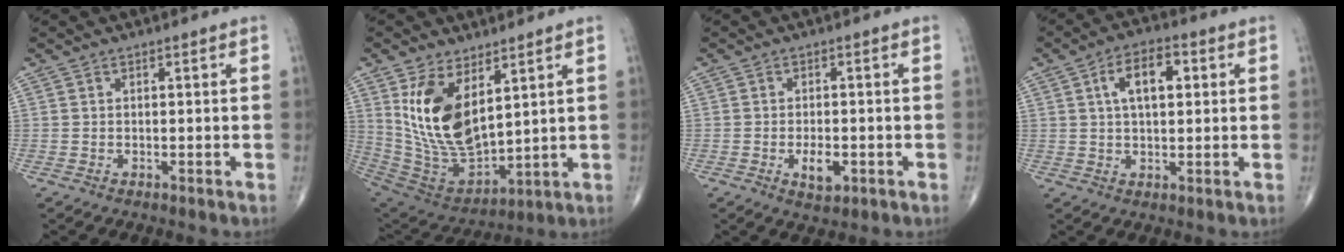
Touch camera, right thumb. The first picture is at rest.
{"total": 17.3, "force": [6.1, 8.9, 13.4], "torque": [-0.236, -0.032, 0.141]}
{"total": 4.1, "force": [-1.4, 2.0, 3.2], "torque": [-0.045, -0.001, -0.018]}
{"total": 8.3, "force": [2.2, 4.2, 6.8], "torque": [-0.104, 0.010, 0.032]}